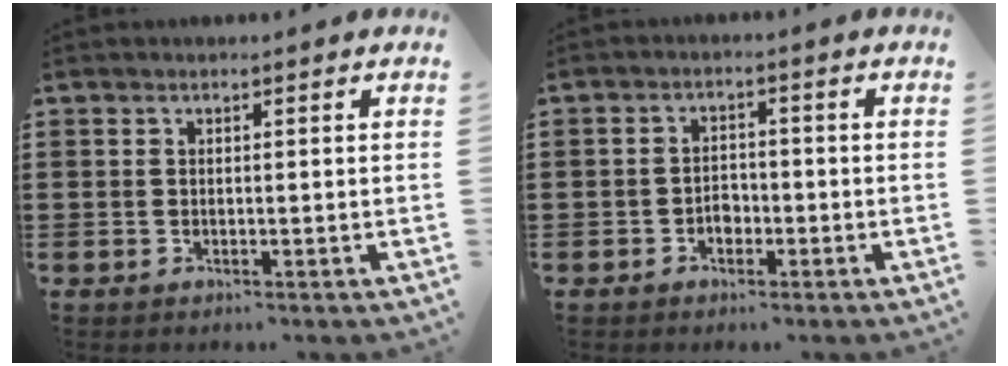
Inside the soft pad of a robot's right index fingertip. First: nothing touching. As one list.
[{"total": 2.3, "force": [-1.1, 1.7, 1.2], "torque": [-0.027, 0.003, -0.024]}]